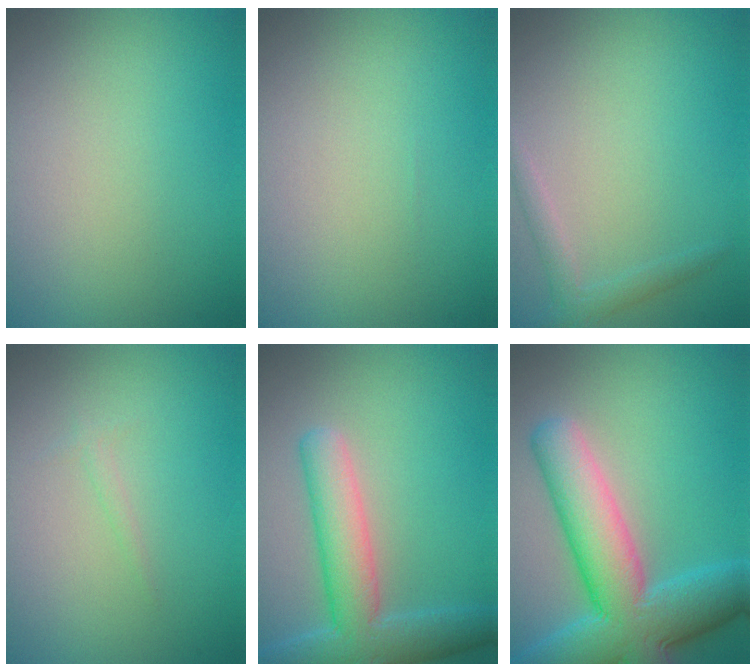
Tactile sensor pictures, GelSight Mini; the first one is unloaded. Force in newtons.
{"total": 0.0}
{"total": 1.6, "press": 1.6, "slide": 0.1}
{"total": 0.6, "press": 0.6, "slide": 0.0}
{"total": 6.7, "press": 6.7, "slide": 0.4}
{"total": 10.7, "press": 10.7, "slide": 0.6}